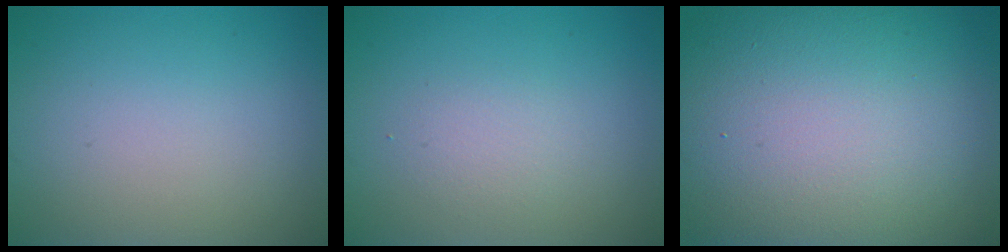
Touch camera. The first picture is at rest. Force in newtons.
{"total": 1.5, "press": 1.4, "slide": 0.1}
{"total": 20.3, "press": 20.3, "slide": 1.2}